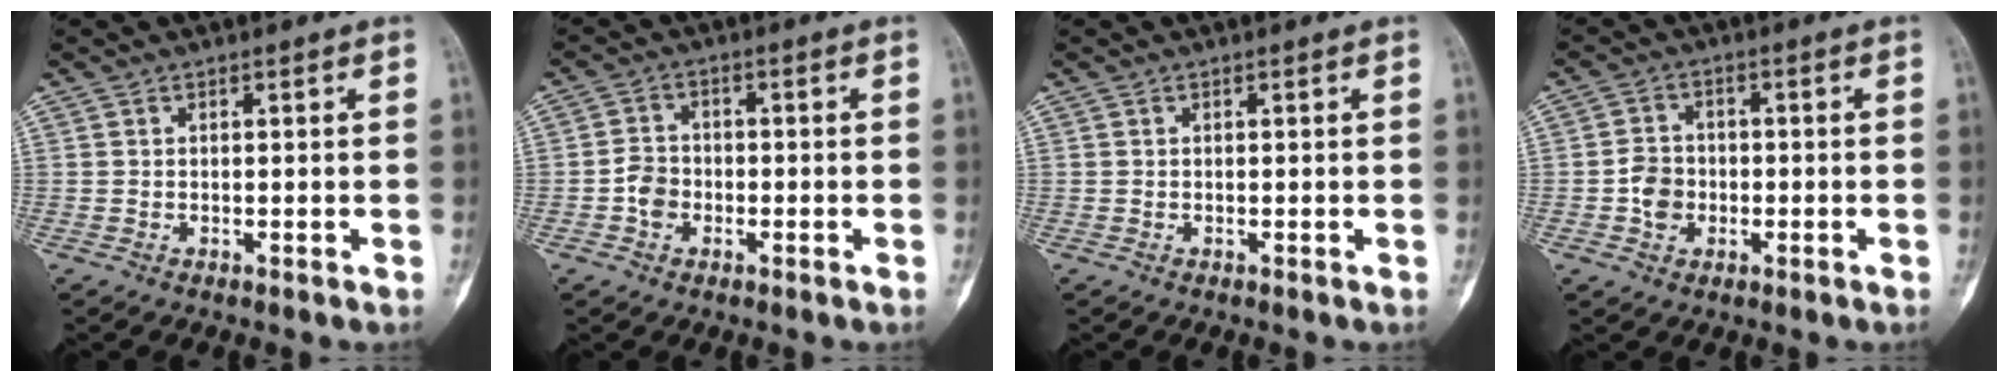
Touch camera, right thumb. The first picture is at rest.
{"total": 4.0, "force": [-1.3, 3.2, 2.0], "torque": [-0.025, 0.013, -0.031]}
{"total": 0.0}
{"total": 5.0, "force": [-1.2, 4.1, 2.5], "torque": [-0.030, 0.011, -0.027]}